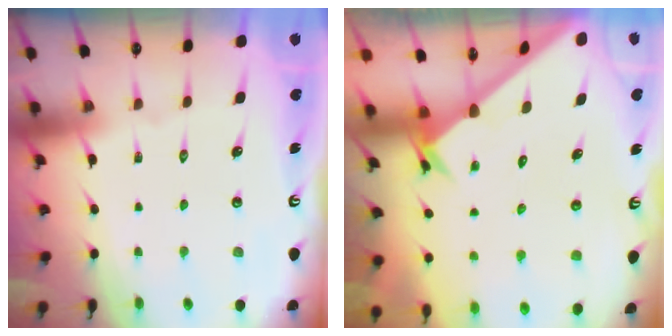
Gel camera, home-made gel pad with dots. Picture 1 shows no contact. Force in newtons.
{"total": 2.6, "press": 2.6, "slide": 0.2}